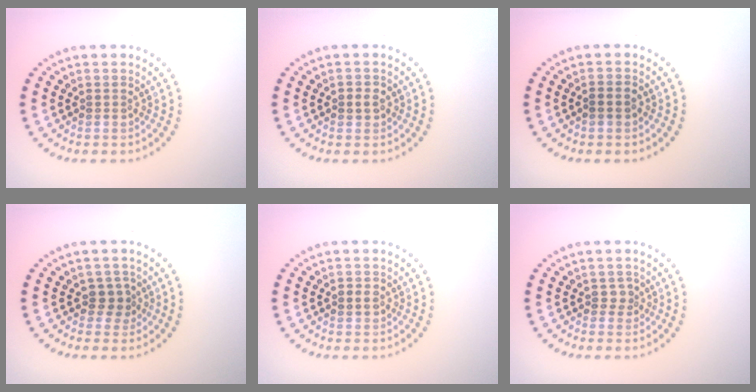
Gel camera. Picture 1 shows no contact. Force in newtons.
{"total": 1.1, "press": 1.1, "slide": 0.3}
{"total": 1.2, "press": 1.1, "slide": 0.4}
{"total": 1.7, "press": 1.3, "slide": 1.1}
{"total": 1.1, "press": 1.0, "slide": 0.3}
{"total": 1.0, "press": 0.8, "slide": 0.6}